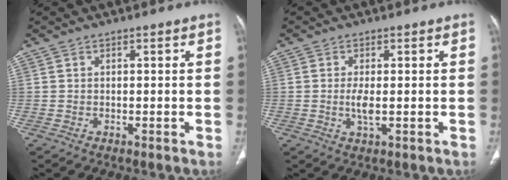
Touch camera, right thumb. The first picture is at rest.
{"total": 2.9, "force": [-0.2, 0.9, 2.7], "torque": [-0.063, -0.007, -0.003]}